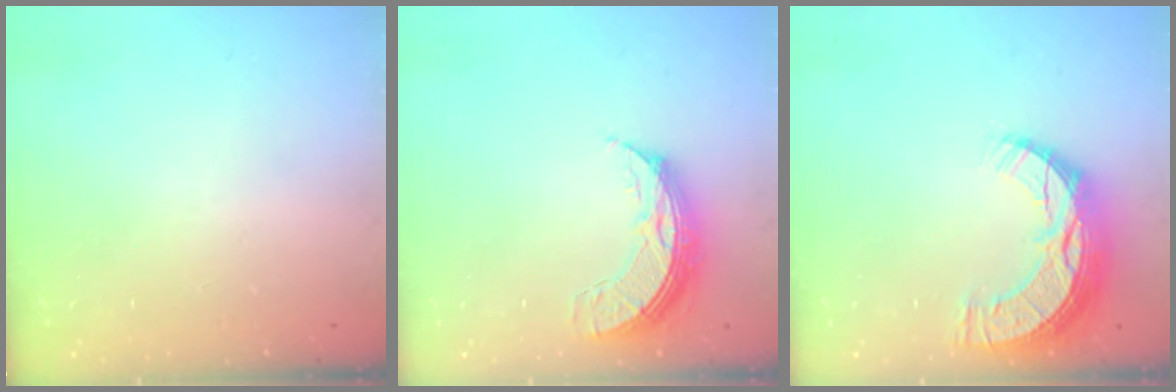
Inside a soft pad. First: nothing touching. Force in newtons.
{"total": 8.0, "press": 8.0, "slide": 0.7}
{"total": 12.3, "press": 12.2, "slide": 0.9}